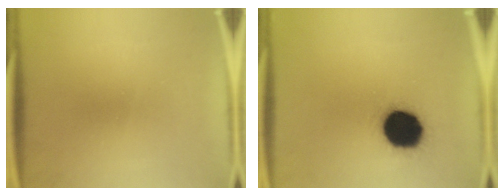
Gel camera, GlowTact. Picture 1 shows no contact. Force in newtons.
{"total": 16.8}